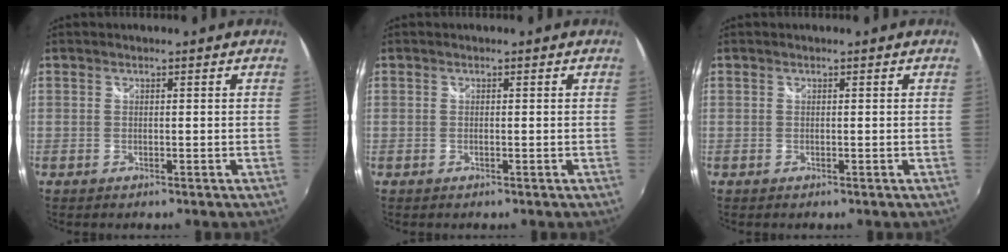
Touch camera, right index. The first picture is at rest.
{"total": 0.6, "force": [-0.4, -0.1, 0.4], "torque": [-0.007, -0.001, -0.006]}
{"total": 0.0}